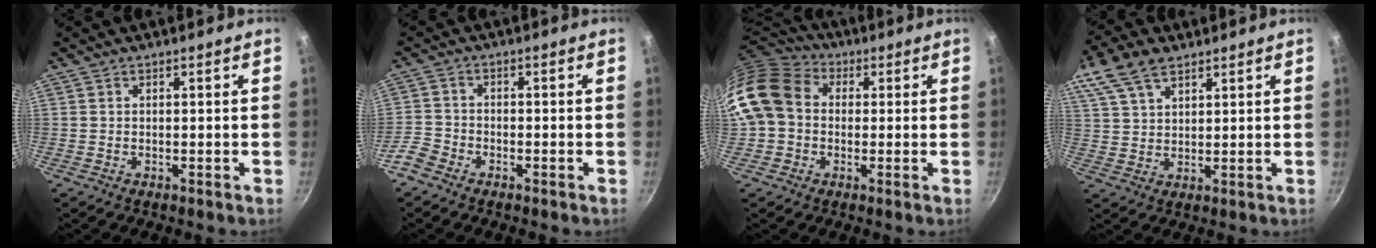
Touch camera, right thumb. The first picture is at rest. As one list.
[{"total": 4.3, "force": [-3.0, 2.6, 1.5], "torque": [-0.030, 0.031, -0.069]}, {"total": 14.1, "force": [0.9, 11.5, 8.1], "torque": [-0.137, 0.029, 0.000]}, {"total": 12.6, "force": [7.9, 6.9, 7.1], "torque": [-0.148, 0.013, 0.153]}]